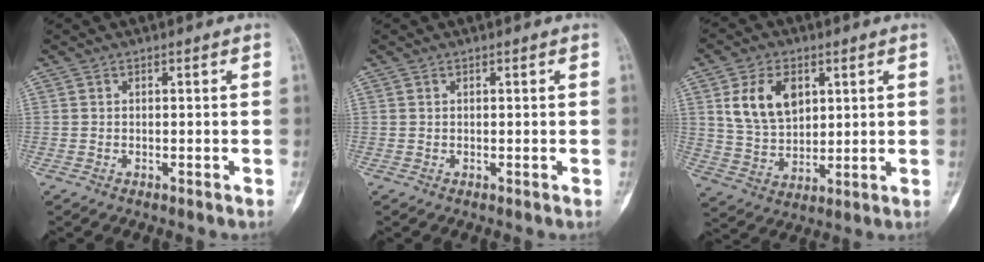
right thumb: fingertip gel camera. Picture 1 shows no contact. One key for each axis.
{"total": 0.0}
{"total": 11.1, "fx": 3.9, "fy": 7.4, "fz": 7.4, "tx": -0.114, "ty": -0.013, "tz": 0.080}